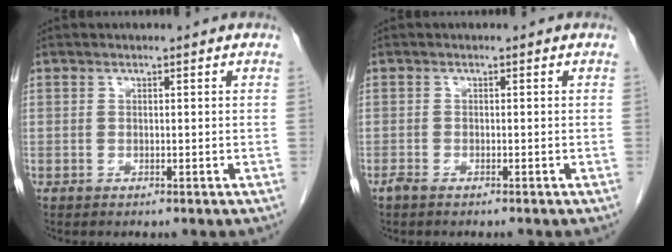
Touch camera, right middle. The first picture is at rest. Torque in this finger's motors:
{"motor_torque": [0.08, -0.06, -0.03, 0.00]}